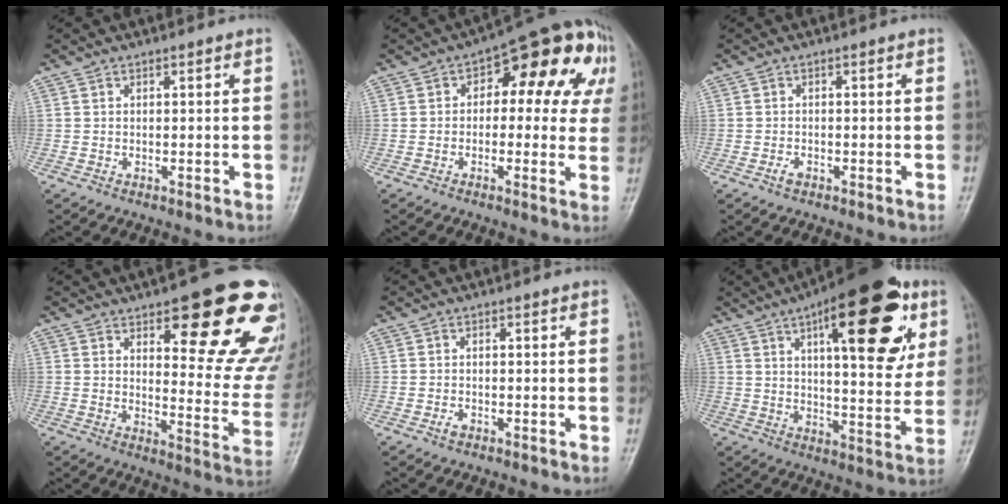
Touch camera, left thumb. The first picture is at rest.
{"total": 16.9, "force": [4.6, 9.2, 13.4], "torque": [-0.103, 0.025, 0.043]}
{"total": 1.4, "force": [-0.8, 0.8, 0.8], "torque": [-0.015, 0.003, -0.018]}
{"total": 22.7, "force": [13.0, 7.4, 17.1], "torque": [-0.169, -0.064, 0.167]}
{"total": 1.2, "force": [-0.6, 0.7, 0.7], "torque": [-0.010, 0.001, -0.014]}
{"total": 24.6, "force": [10.3, 9.0, 20.4], "torque": [-0.255, -0.016, 0.145]}